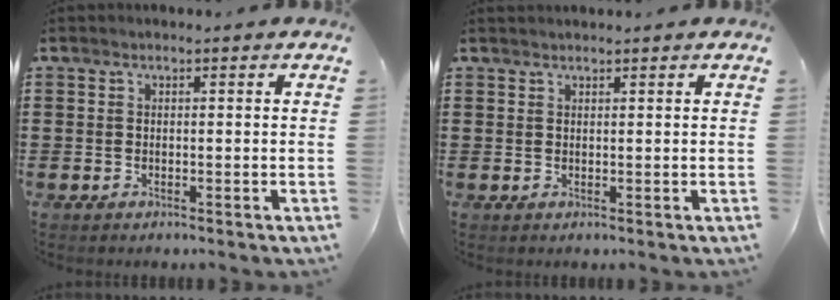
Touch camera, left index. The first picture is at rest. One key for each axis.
{"total": 0.8, "fx": 0.8, "fy": 0.1, "fz": 0.0, "tx": -0.003, "ty": 0.000, "tz": 0.016}